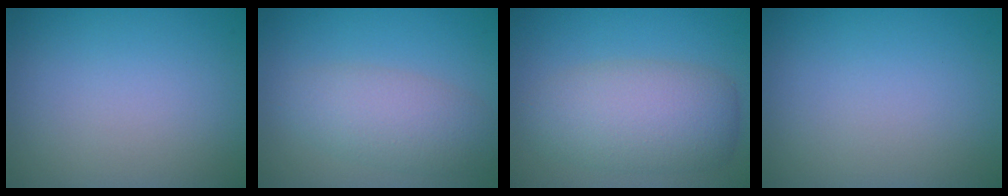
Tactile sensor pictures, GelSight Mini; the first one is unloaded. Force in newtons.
{"total": 4.1, "press": 4.1, "slide": 0.2}
{"total": 6.2, "press": 6.2, "slide": 0.6}
{"total": 0.0}